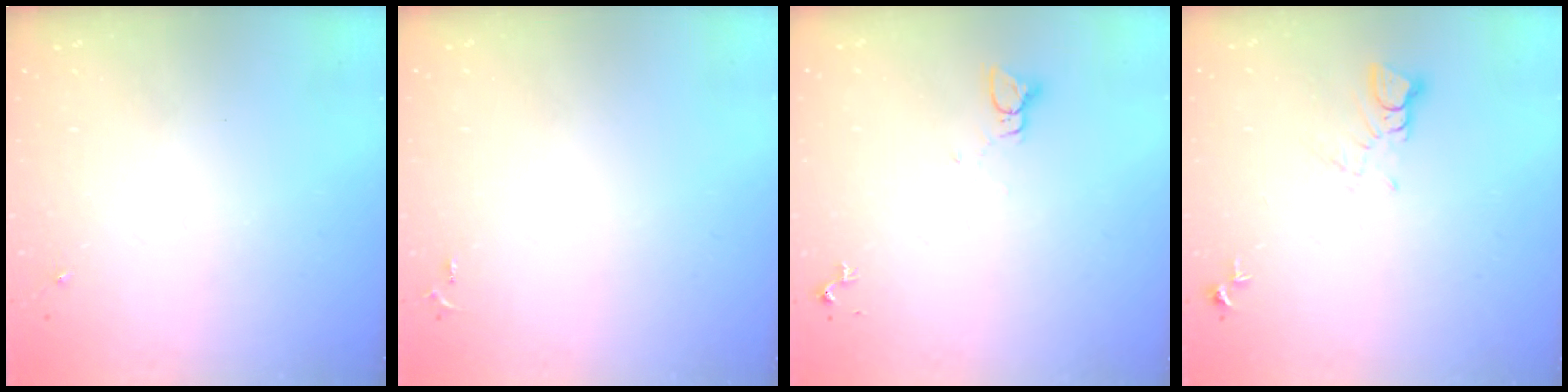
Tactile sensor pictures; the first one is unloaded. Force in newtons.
{"total": 2.5, "press": 2.5, "slide": 0.3}
{"total": 2.2, "press": 2.2, "slide": 0.1}
{"total": 3.5, "press": 3.5, "slide": 0.3}